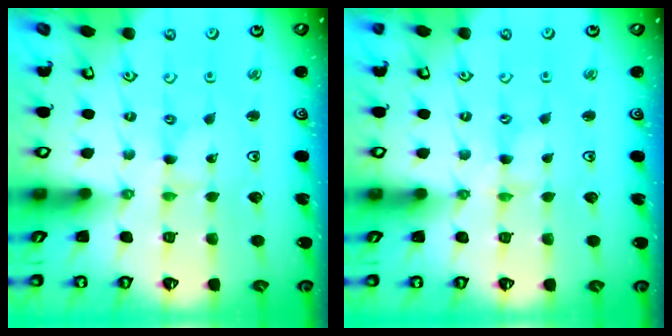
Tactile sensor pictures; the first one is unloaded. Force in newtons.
{"total": 1.1, "press": 1.1, "slide": 0.1}